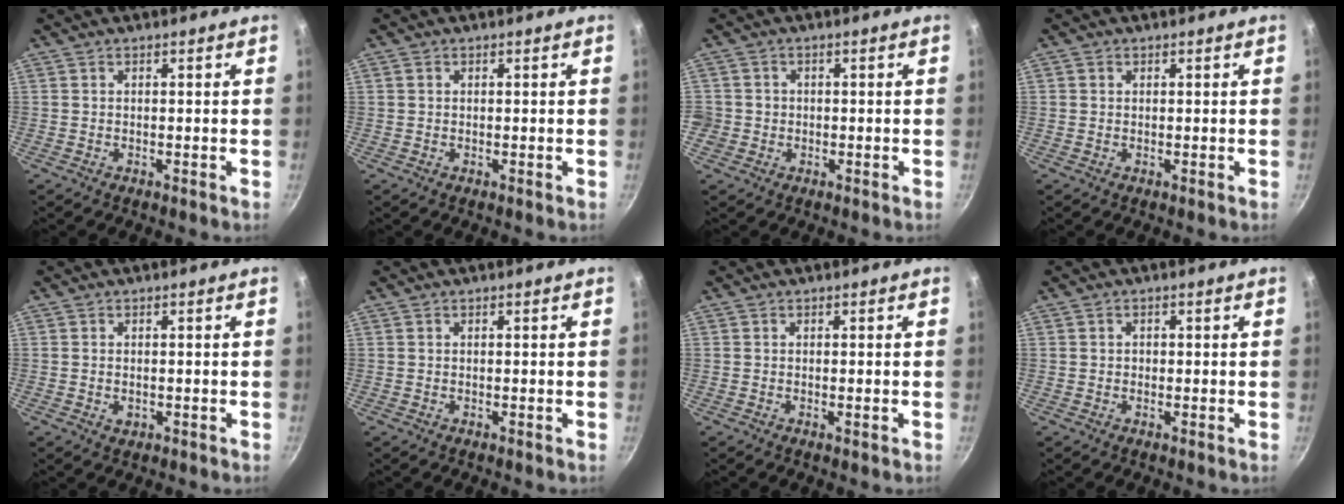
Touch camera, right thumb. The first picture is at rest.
{"total": 0.6, "force": [0.2, 0.6, 0.2], "torque": [-0.002, 0.003, 0.001]}
{"total": 3.2, "force": [-0.6, 3.0, 0.6], "torque": [0.002, 0.012, -0.009]}
{"total": 0.7, "force": [0.2, 0.7, 0.2], "torque": [0.000, 0.002, 0.001]}
{"total": 1.4, "force": [-0.3, 1.0, 1.0], "torque": [-0.015, -0.001, -0.004]}
{"total": 0.0}
{"total": 0.7, "force": [-0.2, 0.0, 0.6], "torque": [-0.012, -0.001, -0.004]}
{"total": 1.0, "force": [0.0, 0.9, 0.3], "torque": [-0.002, 0.003, -0.001]}